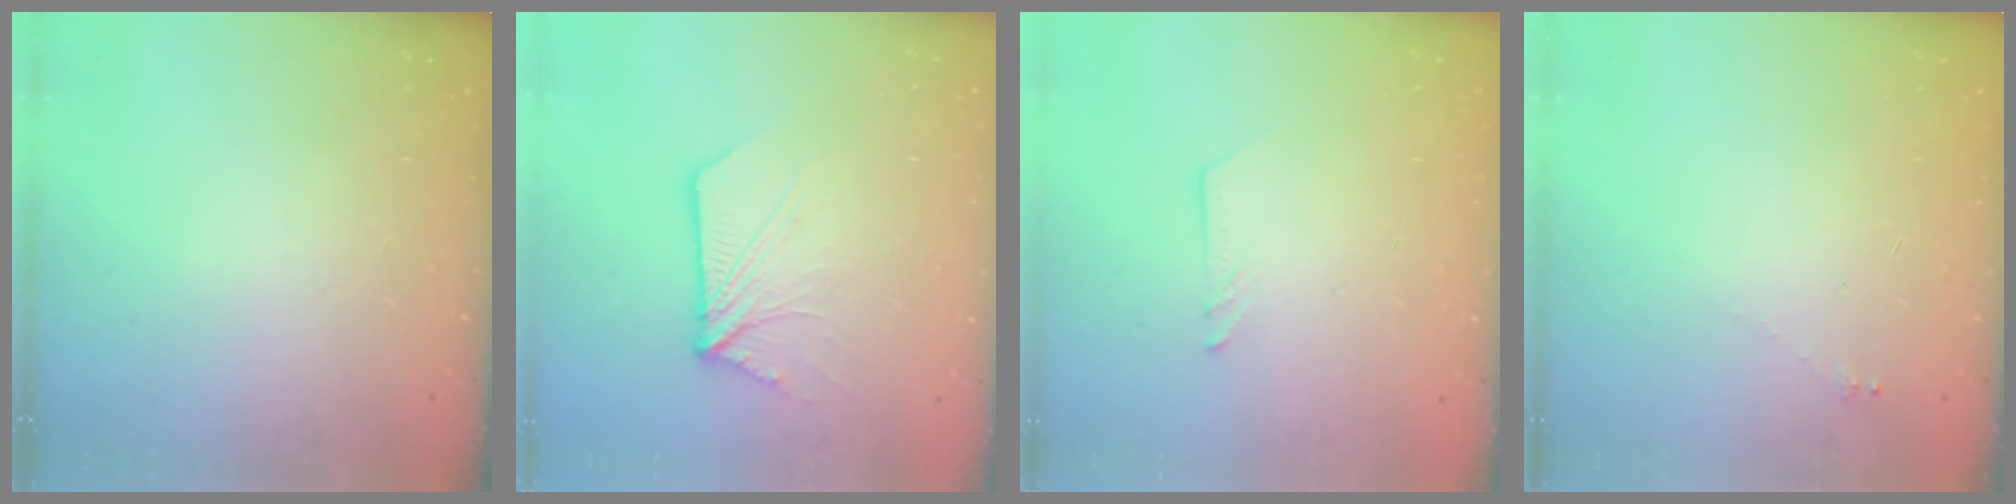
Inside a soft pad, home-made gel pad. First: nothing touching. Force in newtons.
{"total": 9.8, "press": 9.7, "slide": 0.9}
{"total": 1.2, "press": 1.2, "slide": 0.1}
{"total": 1.7, "press": 1.6, "slide": 0.2}